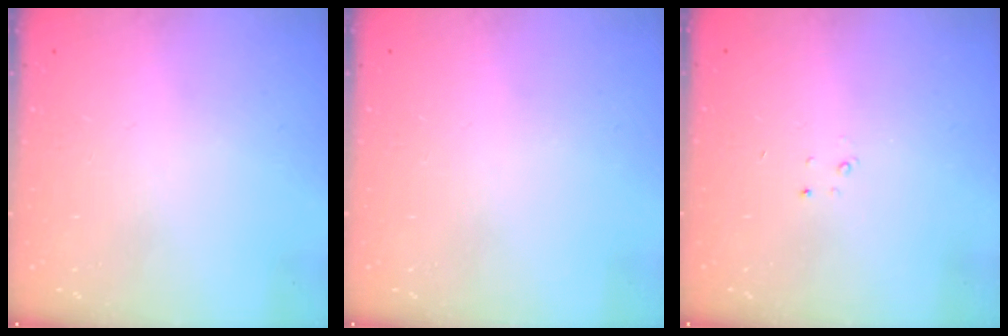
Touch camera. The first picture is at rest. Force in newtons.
{"total": 0.0}
{"total": 1.5, "press": 1.5, "slide": 0.2}